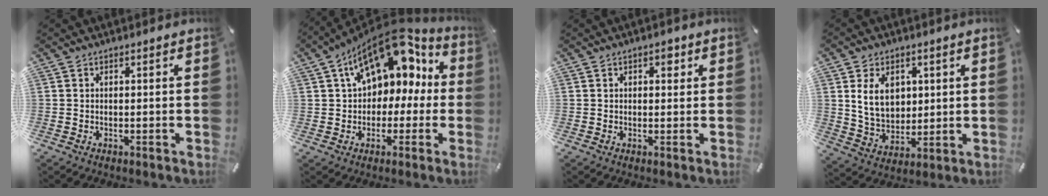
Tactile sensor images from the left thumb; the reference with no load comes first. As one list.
[{"total": 15.6, "force": [6.8, 10.1, 9.7], "torque": [-0.150, -0.033, 0.119]}, {"total": 2.4, "force": [0.9, 1.6, 1.5], "torque": [-0.010, -0.003, 0.008]}, {"total": 10.0, "force": [2.7, 7.8, 5.6], "torque": [-0.110, 0.000, 0.048]}]